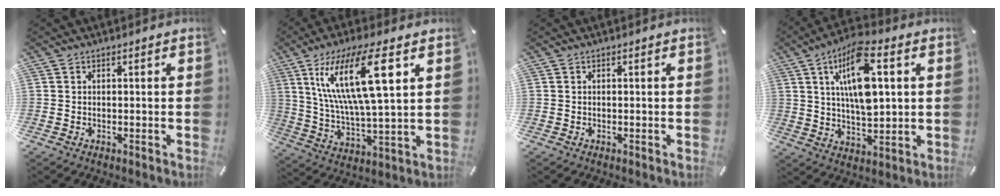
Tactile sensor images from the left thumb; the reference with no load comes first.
{"total": 18.8, "force": [8.3, 4.9, 16.1], "torque": [-0.334, -0.014, 0.125]}
{"total": 0.0}
{"total": 14.3, "force": [4.5, 5.7, 12.4], "torque": [-0.238, -0.009, 0.069]}